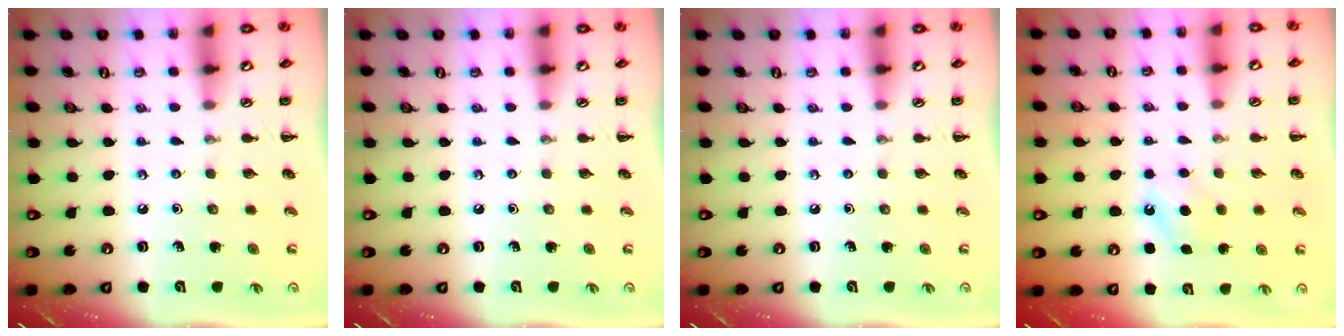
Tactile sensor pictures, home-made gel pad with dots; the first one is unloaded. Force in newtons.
{"total": 0.0}
{"total": 0.0}
{"total": 6.2, "press": 6.0, "slide": 1.4}